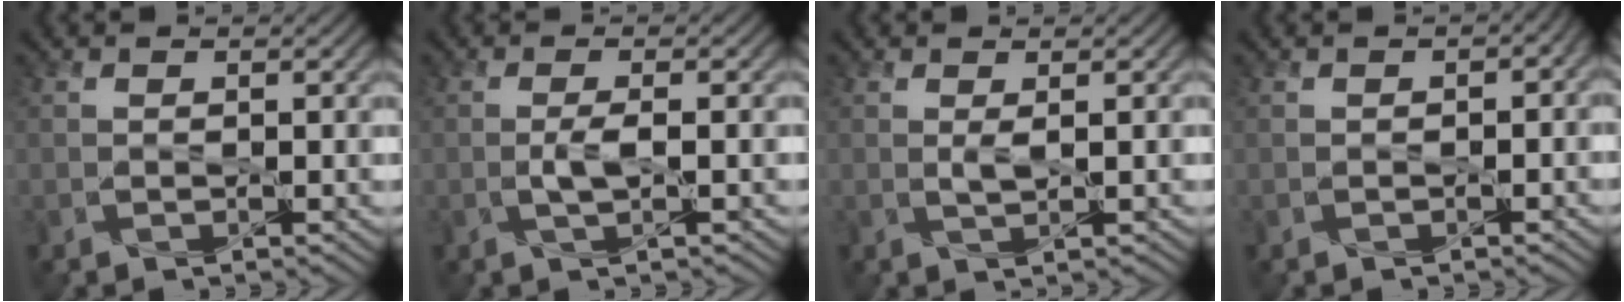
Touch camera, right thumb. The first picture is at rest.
{"total": 2.1, "force": [-0.3, 0.4, 2.0], "torque": [-0.042, 0.003, -0.008]}
{"total": 1.2, "force": [0.4, 0.1, 1.1], "torque": [-0.024, 0.000, 0.007]}
{"total": 1.6, "force": [-0.4, 1.1, 1.1], "torque": [-0.014, -0.009, -0.002]}